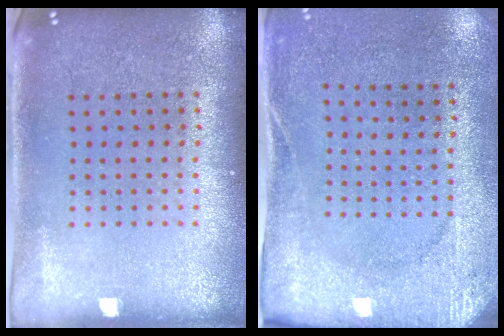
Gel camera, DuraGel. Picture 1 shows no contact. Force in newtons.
{"total": 2.6, "press": 2.2, "slide": 1.4}